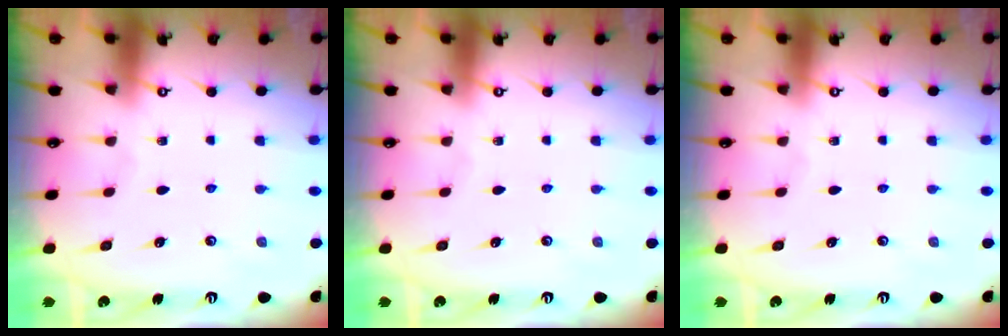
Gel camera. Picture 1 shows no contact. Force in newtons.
{"total": 0.0}
{"total": 0.0}